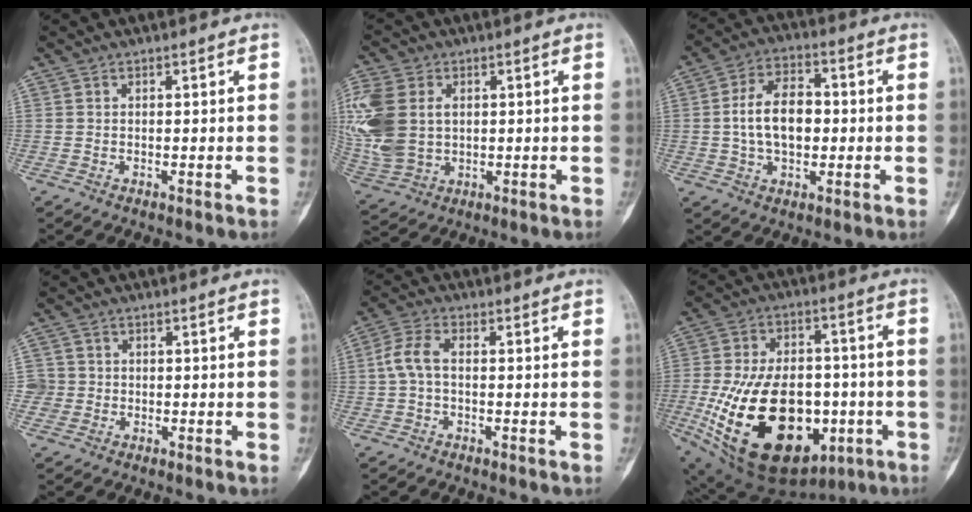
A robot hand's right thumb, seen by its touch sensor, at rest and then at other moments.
{"total": 16.1, "force": [2.5, 11.5, 11.0], "torque": [-0.278, -0.002, 0.059]}
{"total": 11.1, "force": [-0.1, 6.9, 8.7], "torque": [-0.137, 0.020, -0.006]}
{"total": 2.7, "force": [-0.3, 2.7, 0.0], "torque": [0.020, 0.008, -0.008]}
{"total": 4.8, "force": [-0.3, 2.5, 4.1], "torque": [-0.095, 0.015, -0.013]}
{"total": 29.0, "force": [-7.1, 17.7, 21.8], "torque": [-0.392, 0.004, -0.085]}